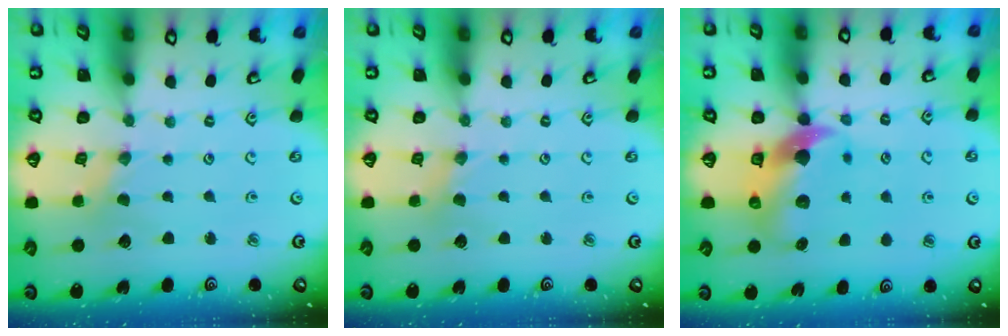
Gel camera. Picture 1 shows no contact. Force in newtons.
{"total": 2.4, "press": 2.3, "slide": 0.5}
{"total": 10.6, "press": 10.5, "slide": 1.9}